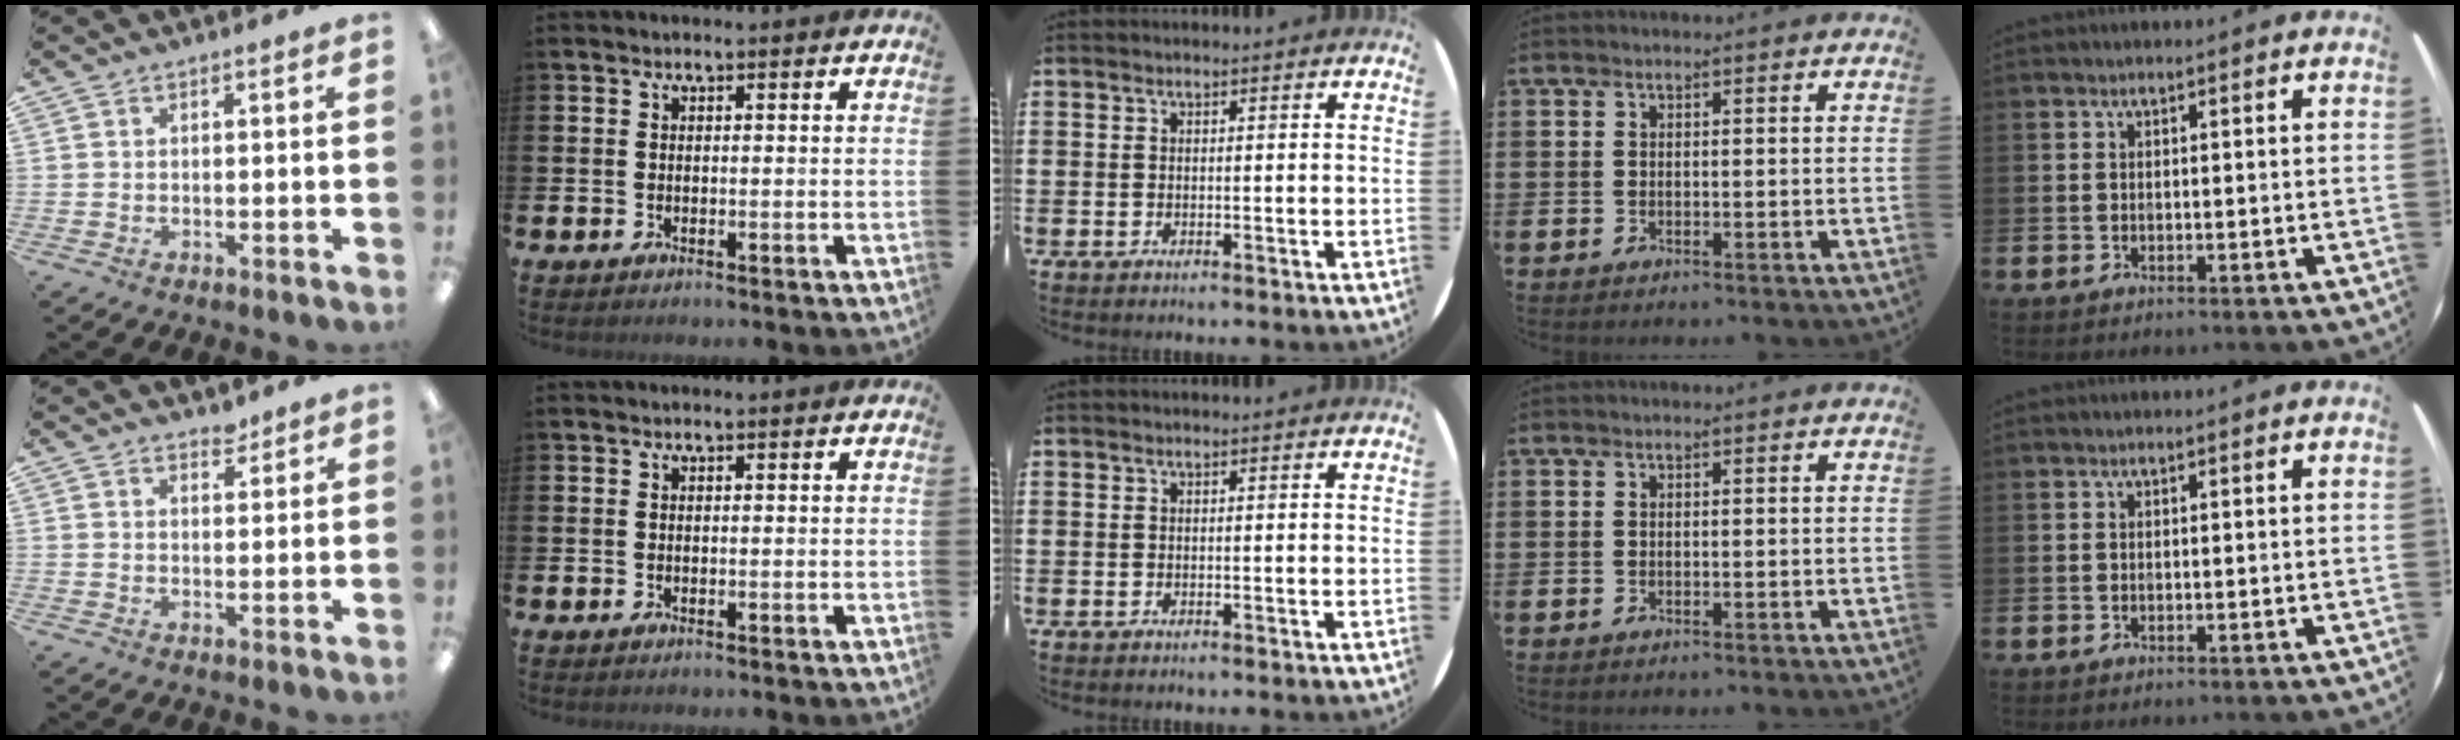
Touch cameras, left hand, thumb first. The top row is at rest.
{"thumb": {"total": 2.4, "force": [2.3, 0.8, 0.3], "torque": [0.008, -0.015, 0.039]}}